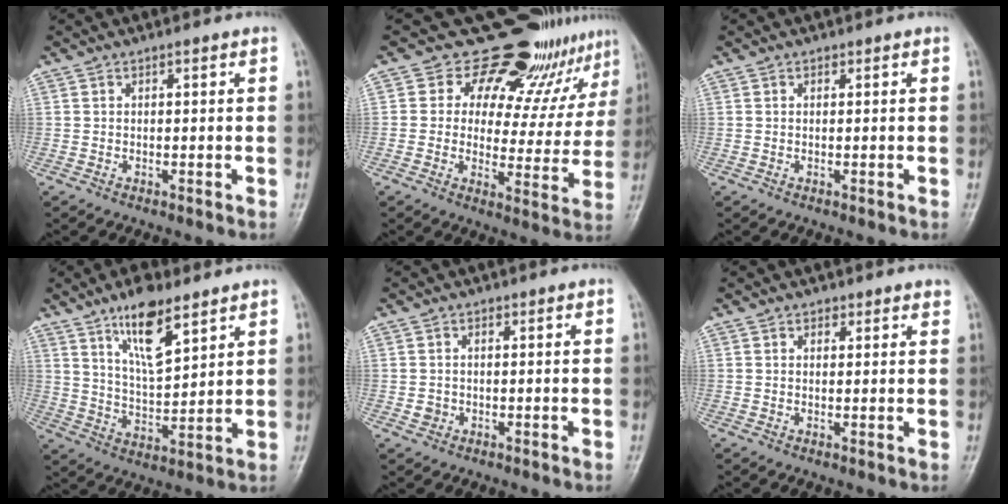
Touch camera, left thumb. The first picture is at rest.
{"total": 18.1, "force": [14.6, 7.9, 7.4], "torque": [-0.035, -0.097, 0.177]}
{"total": 0.0}
{"total": 11.2, "force": [7.0, 3.9, 7.8], "torque": [-0.123, -0.044, 0.130]}
{"total": 1.8, "force": [-0.2, 1.7, 0.5], "torque": [0.000, 0.004, 0.000]}
{"total": 1.7, "force": [1.3, 1.1, 0.3], "torque": [0.012, -0.007, 0.013]}